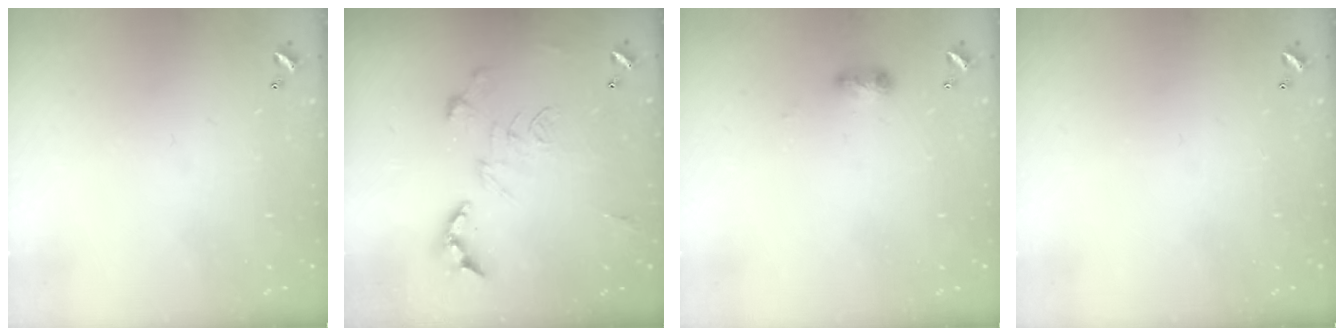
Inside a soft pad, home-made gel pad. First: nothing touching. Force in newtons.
{"total": 2.6, "press": 2.1, "slide": 1.5}
{"total": 4.8, "press": 4.7, "slide": 0.7}
{"total": 0.0}